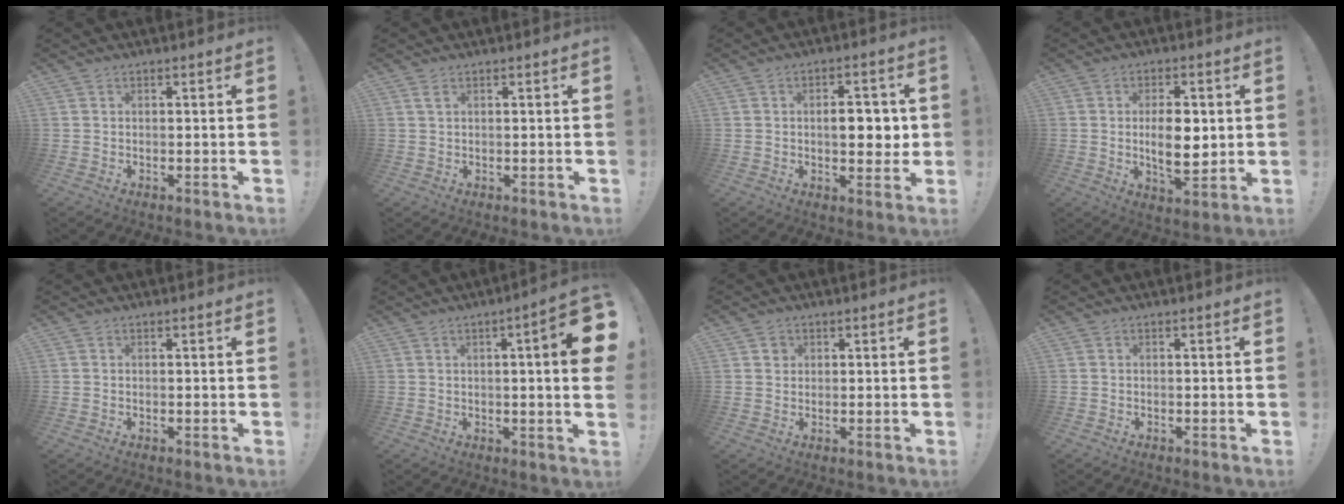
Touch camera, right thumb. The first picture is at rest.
{"total": 1.7, "force": [0.9, 0.5, 1.3], "torque": [-0.022, -0.001, 0.014]}
{"total": 7.0, "force": [0.2, 3.4, 6.1], "torque": [-0.081, 0.001, -0.002]}
{"total": 10.5, "force": [0.5, 5.2, 9.1], "torque": [-0.142, -0.011, 0.003]}
{"total": 0.0}
{"total": 9.5, "force": [1.4, 0.5, 9.4], "torque": [-0.127, -0.012, 0.020]}
{"total": 2.0, "force": [0.7, 1.8, 0.5], "torque": [0.003, -0.001, 0.010]}
{"total": 0.5, "force": [-0.5, 0.1, -0.1], "torque": [0.002, 0.000, -0.009]}